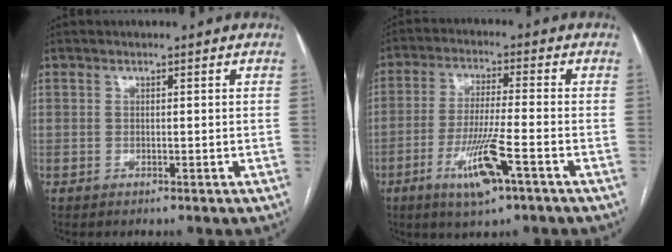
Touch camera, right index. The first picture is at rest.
{"total": 9.4, "force": [-4.4, 0.5, 8.3], "torque": [-0.158, -0.013, -0.076]}